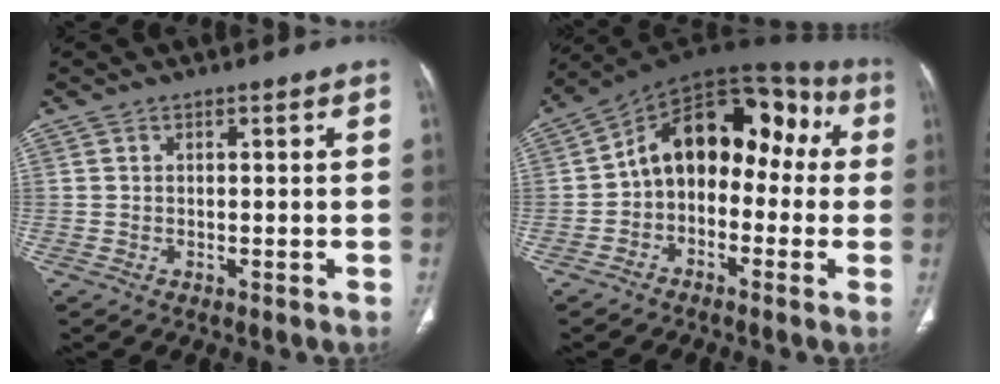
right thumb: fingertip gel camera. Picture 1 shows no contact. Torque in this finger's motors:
{"motor_torque": [2.20, 2.81, 1.93, -0.38, 0.19]}